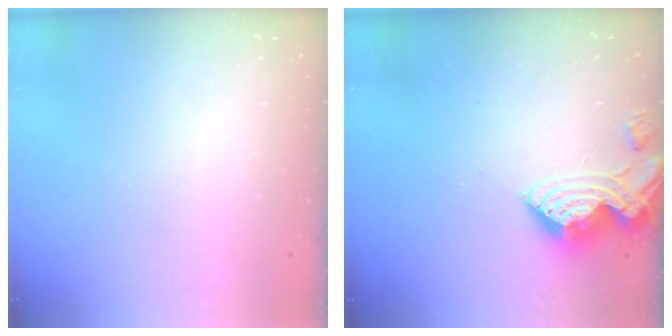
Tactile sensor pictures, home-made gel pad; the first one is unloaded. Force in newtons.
{"total": 11.5, "press": 11.5, "slide": 0.8}